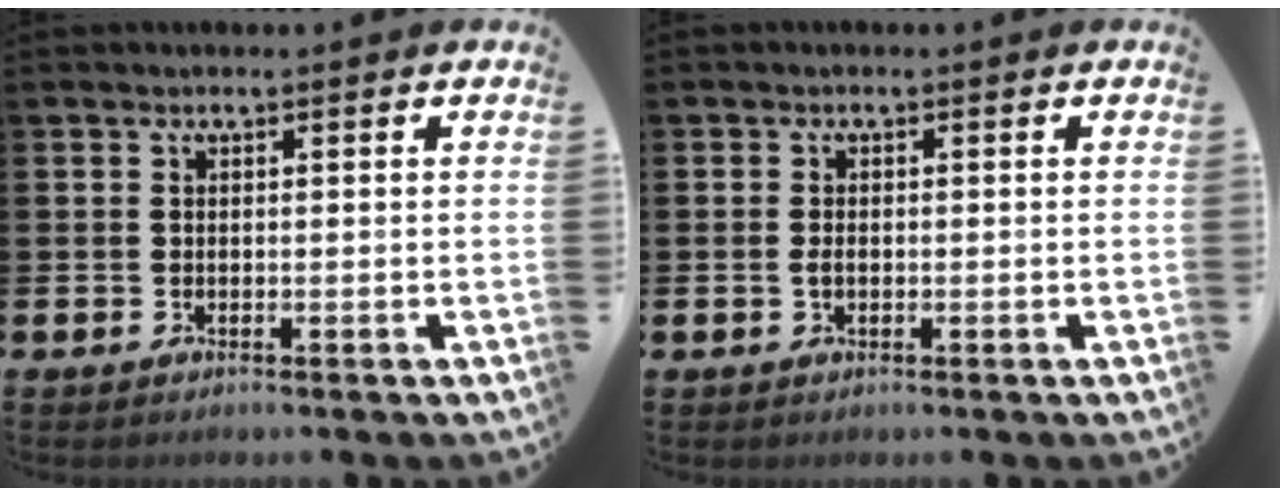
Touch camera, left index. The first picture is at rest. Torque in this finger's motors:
{"motor_torque": [0.09, 0.03, 0.01, 0.01]}